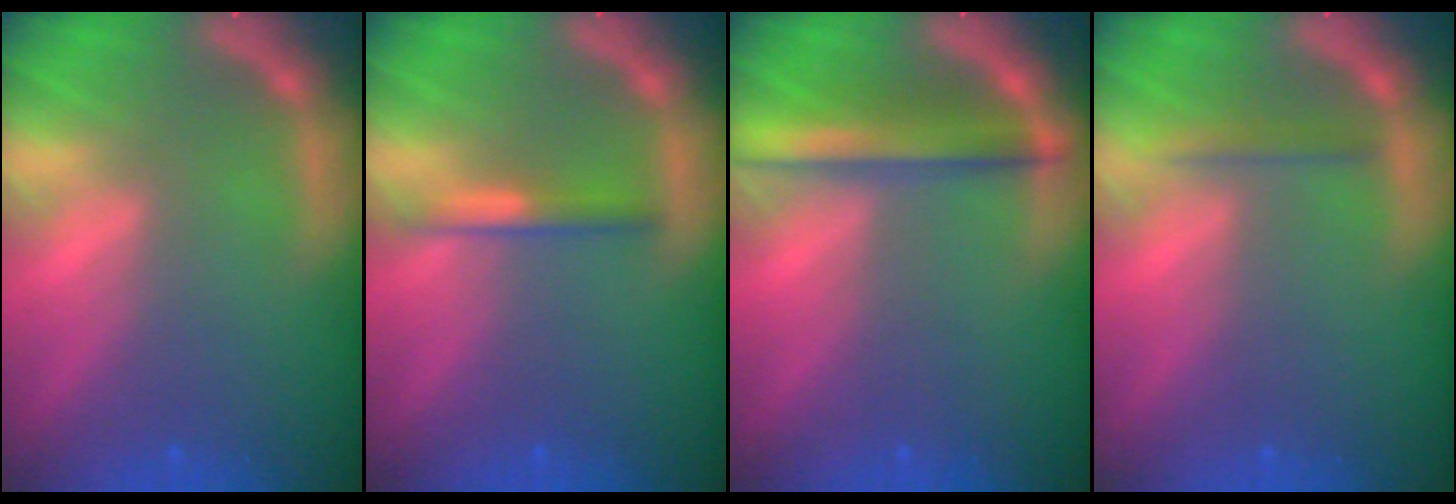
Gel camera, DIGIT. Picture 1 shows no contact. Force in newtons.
{"total": 1.9}
{"total": 4.4}
{"total": 1.4}